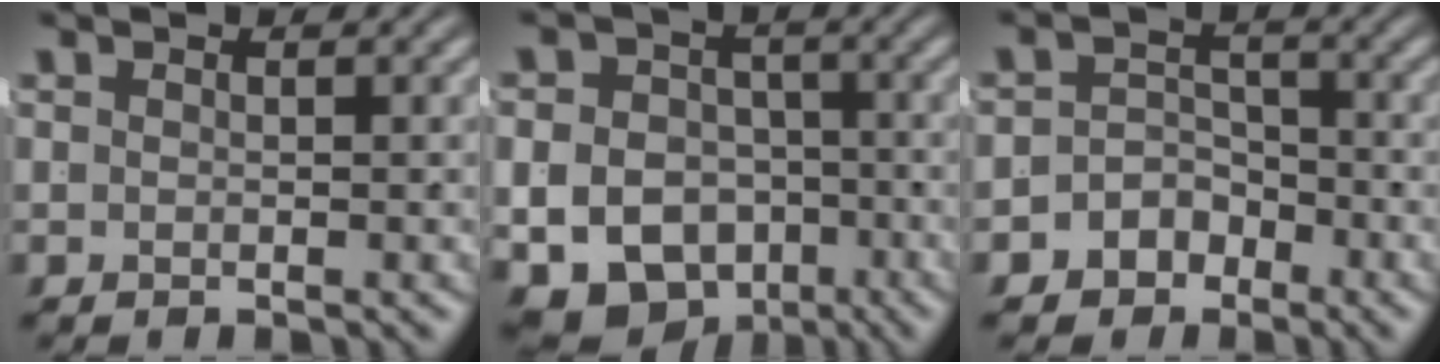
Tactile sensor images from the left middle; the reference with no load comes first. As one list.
[{"total": 16.6, "force": [-6.6, 14.3, 5.2], "torque": [-0.120, -0.073, -0.106]}, {"total": 5.7, "force": [-3.2, 4.5, 1.3], "torque": [-0.032, -0.014, -0.058]}]